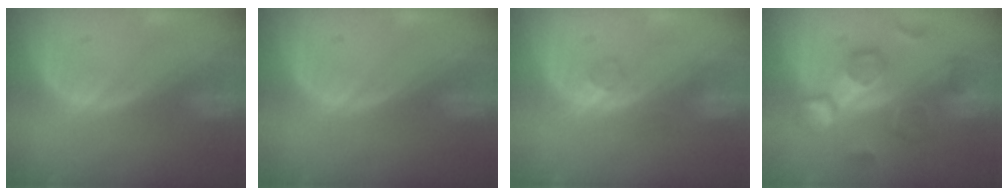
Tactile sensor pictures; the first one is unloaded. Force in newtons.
{"total": 0.0}
{"total": 2.5, "press": 2.5, "slide": 0.3}
{"total": 10.0, "press": 9.3, "slide": 3.6}